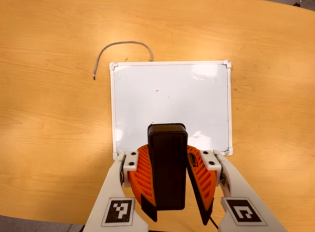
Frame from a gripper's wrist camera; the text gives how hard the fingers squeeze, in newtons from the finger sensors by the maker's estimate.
{"total": 9.7, "left": 9.5, "right": 9.8}